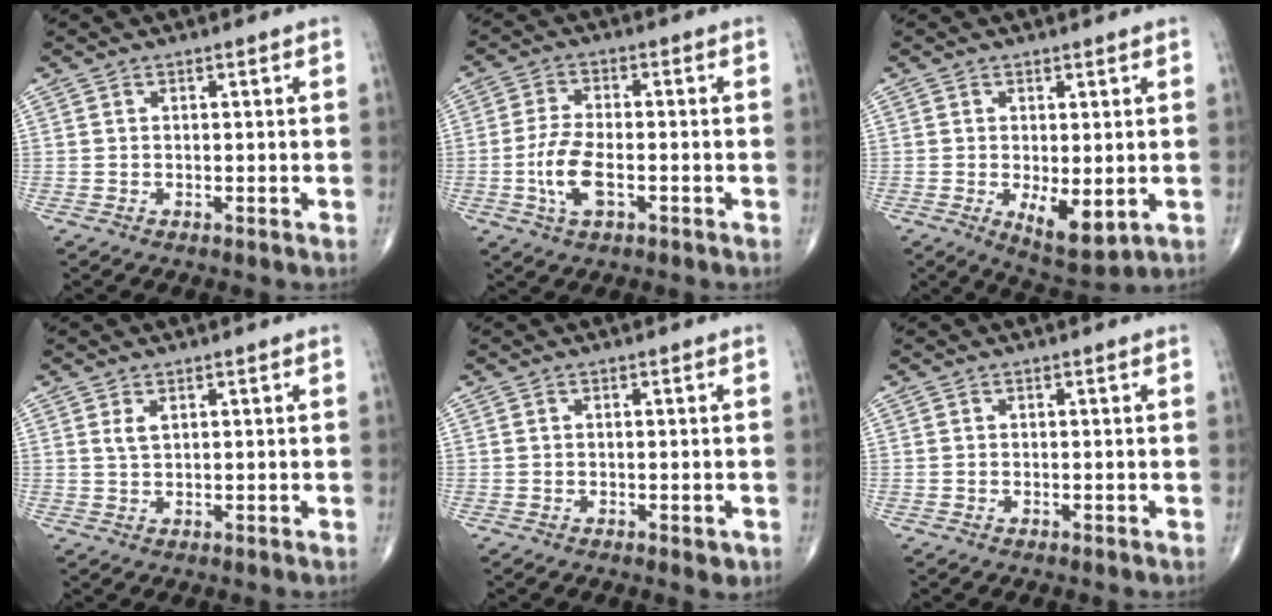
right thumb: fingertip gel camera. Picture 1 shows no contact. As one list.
[{"total": 7.3, "force": [-2.1, 3.2, 6.2], "torque": [-0.136, 0.008, -0.040]}, {"total": 7.3, "force": [-1.3, 3.1, 6.5], "torque": [-0.092, -0.022, -0.009]}, {"total": 1.6, "force": [0.8, 0.6, 1.3], "torque": [-0.027, 0.000, 0.020]}, {"total": 1.7, "force": [-0.6, 0.8, 1.3], "torque": [-0.013, -0.002, -0.006]}, {"total": 0.0}]